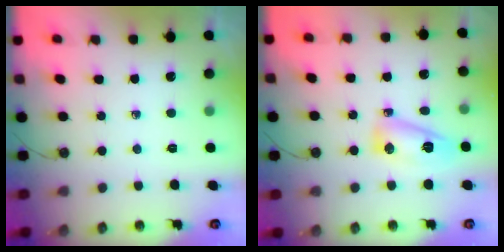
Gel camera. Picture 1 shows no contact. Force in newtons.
{"total": 9.3, "press": 9.3, "slide": 0.7}